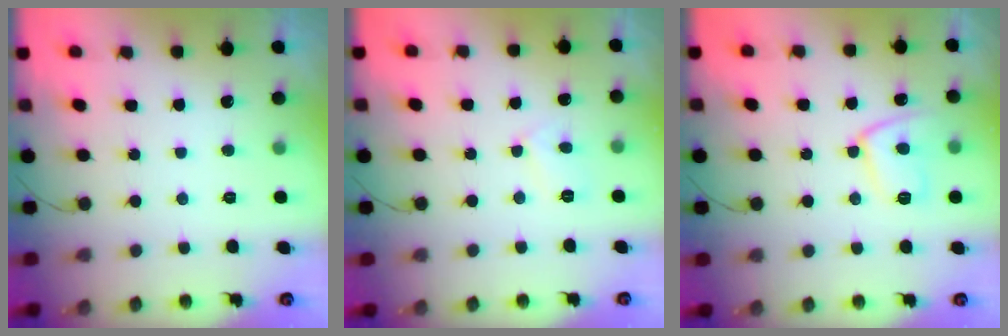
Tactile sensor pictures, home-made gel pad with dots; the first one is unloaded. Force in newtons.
{"total": 3.5, "press": 3.5, "slide": 0.3}
{"total": 10.3, "press": 10.3, "slide": 0.8}